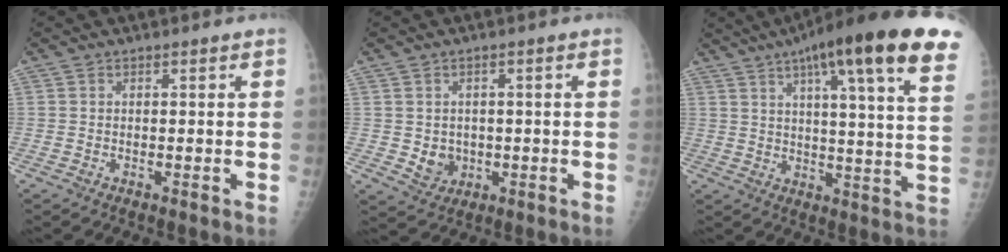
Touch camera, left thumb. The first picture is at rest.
{"total": 4.3, "force": [-0.5, 3.8, 2.1], "torque": [-0.014, 0.000, 0.004]}
{"total": 25.4, "force": [14.9, 3.8, 20.3], "torque": [-0.287, -0.023, 0.193]}